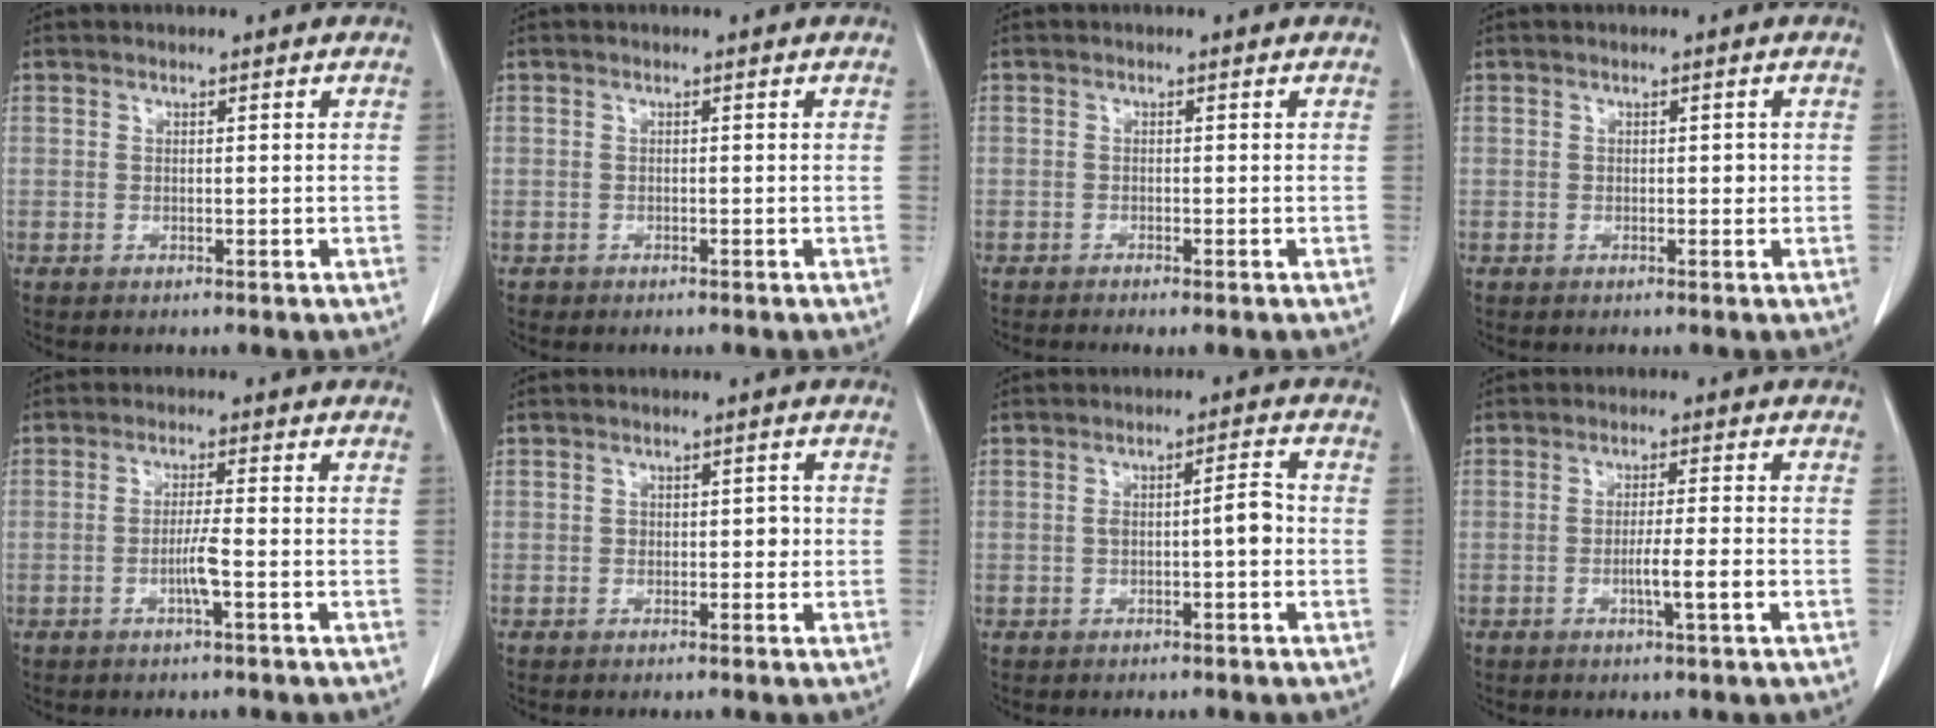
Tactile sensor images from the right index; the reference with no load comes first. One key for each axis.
{"total": 0.7, "fx": -0.5, "fy": 0.5, "fz": -0.1, "tx": -0.007, "ty": 0.003, "tz": -0.009}
{"total": 2.2, "fx": -1.8, "fy": 0.0, "fz": 1.2, "tx": -0.017, "ty": -0.004, "tz": -0.026}
{"total": 0.9, "fx": 0.0, "fy": 0.5, "fz": 0.7, "tx": -0.006, "ty": 0.002, "tz": 0.000}
{"total": 3.3, "fx": -1.2, "fy": -0.3, "fz": 3.1, "tx": -0.058, "ty": -0.004, "tz": -0.024}
{"total": 2.0, "fx": -0.2, "fy": 1.3, "fz": 1.5, "tx": -0.015, "ty": 0.008, "tz": -0.003}
{"total": 3.9, "fx": -0.7, "fy": 0.7, "fz": 3.8, "tx": -0.063, "ty": 0.014, "tz": -0.009}
{"total": 4.5, "fx": -1.5, "fy": -0.3, "fz": 4.2, "tx": -0.068, "ty": -0.005, "tz": -0.024}